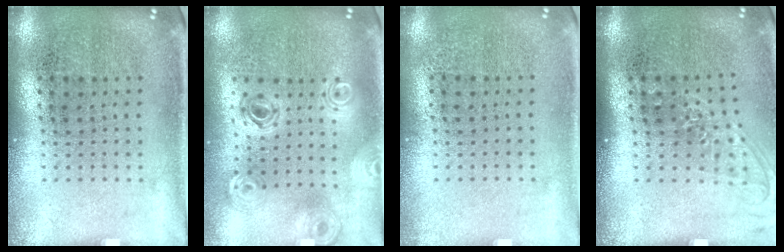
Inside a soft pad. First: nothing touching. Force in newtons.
{"total": 0.9, "press": 0.9, "slide": 0.2}
{"total": 0.0}
{"total": 1.4, "press": 1.1, "slide": 0.8}